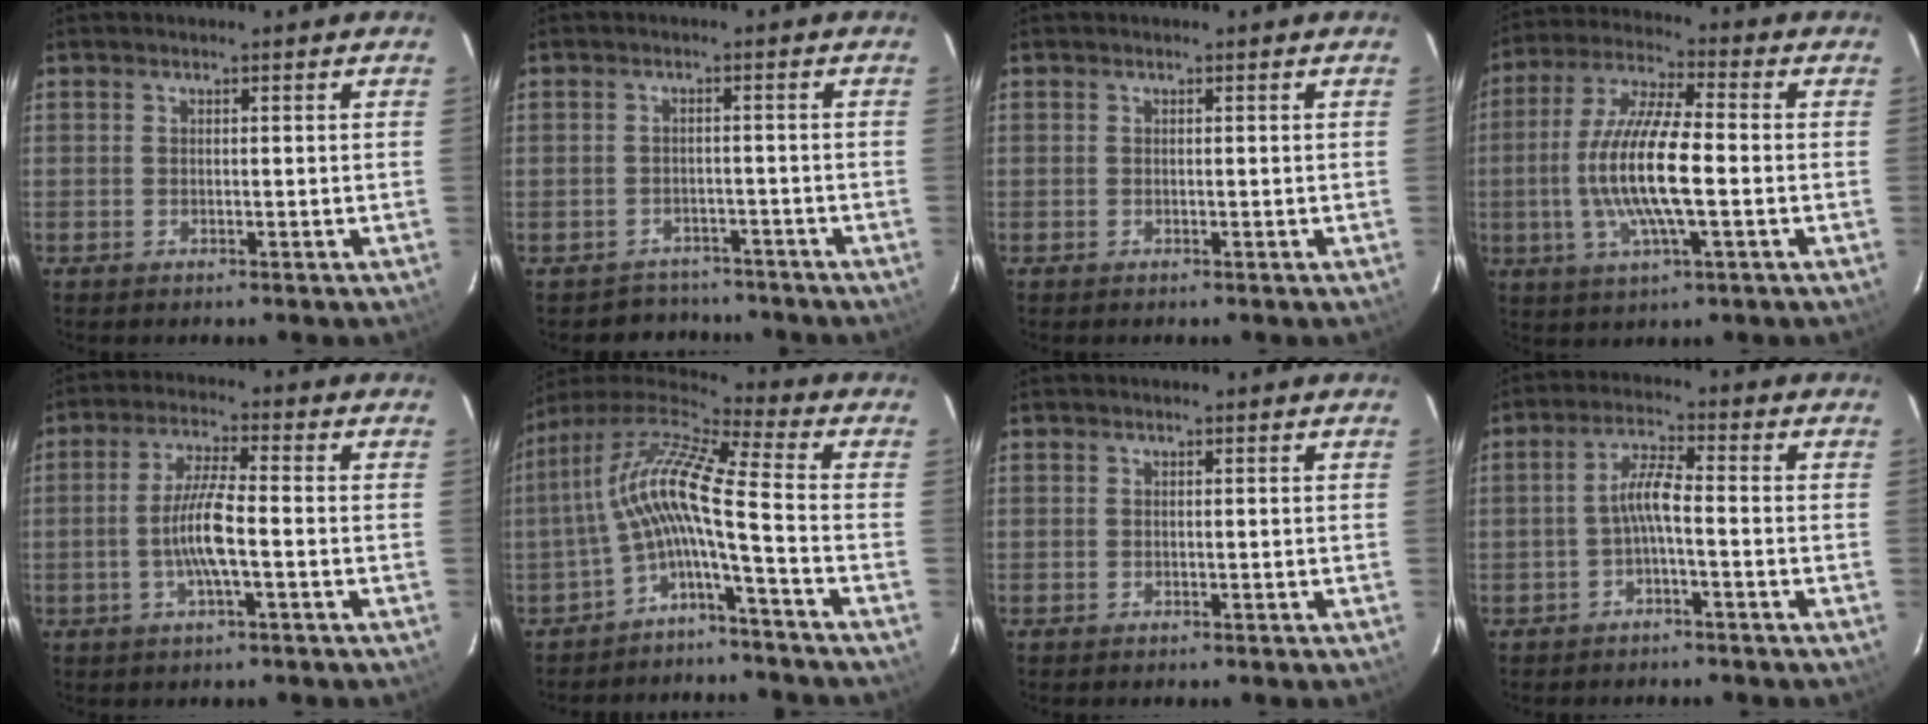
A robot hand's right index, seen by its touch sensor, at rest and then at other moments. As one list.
[{"total": 7.0, "force": [-5.6, 4.2, 0.7], "torque": [-0.024, 0.026, -0.073]}, {"total": 0.0}, {"total": 14.7, "force": [-2.2, 3.1, 14.2], "torque": [-0.287, 0.001, -0.043]}, {"total": 8.0, "force": [-1.8, 1.2, 7.6], "torque": [-0.150, 0.003, -0.035]}, {"total": 12.9, "force": [-3.3, 0.6, 12.4], "torque": [-0.228, 0.007, -0.068]}, {"total": 0.0}, {"total": 4.5, "force": [-1.7, 0.7, 4.2], "torque": [-0.085, 0.014, -0.031]}]